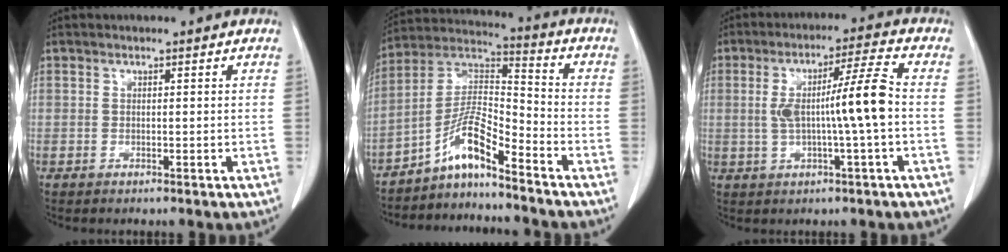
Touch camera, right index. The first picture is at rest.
{"total": 8.7, "force": [-6.3, 0.9, 6.0], "torque": [-0.123, 0.020, -0.117]}
{"total": 9.3, "force": [-0.5, -0.5, 9.2], "torque": [-0.163, 0.014, -0.008]}